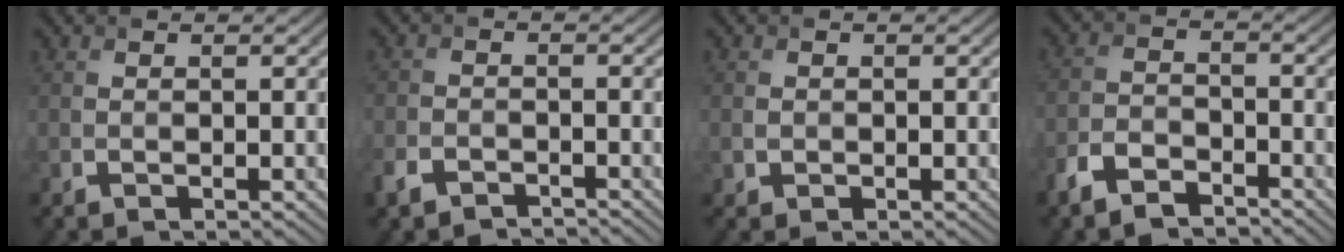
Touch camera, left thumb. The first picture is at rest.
{"total": 3.2, "force": [-2.6, 1.3, 1.3], "torque": [-0.027, -0.006, -0.056]}
{"total": 1.1, "force": [0.1, 1.0, 0.4], "torque": [-0.005, -0.002, 0.003]}
{"total": 4.9, "force": [-3.9, 1.9, 2.2], "torque": [-0.048, -0.002, -0.087]}